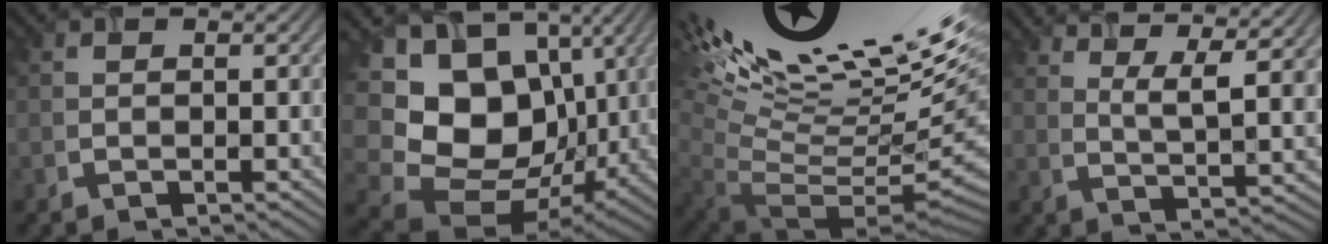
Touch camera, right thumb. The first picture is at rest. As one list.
[{"total": 16.4, "force": [1.4, 12.7, 10.3], "torque": [-0.247, -0.018, 0.053]}, {"total": 16.8, "force": [7.4, 5.1, 14.2], "torque": [-0.178, 0.038, 0.155]}, {"total": 9.0, "force": [6.1, 2.1, 6.3], "torque": [-0.114, 0.004, 0.100]}]